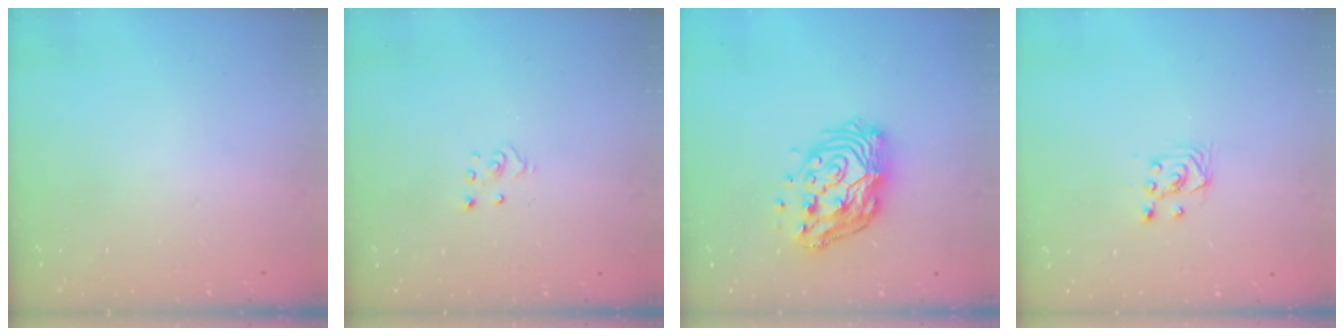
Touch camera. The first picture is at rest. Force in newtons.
{"total": 2.8, "press": 2.8, "slide": 0.3}
{"total": 13.4, "press": 13.3, "slide": 1.6}
{"total": 2.9, "press": 2.7, "slide": 1.0}